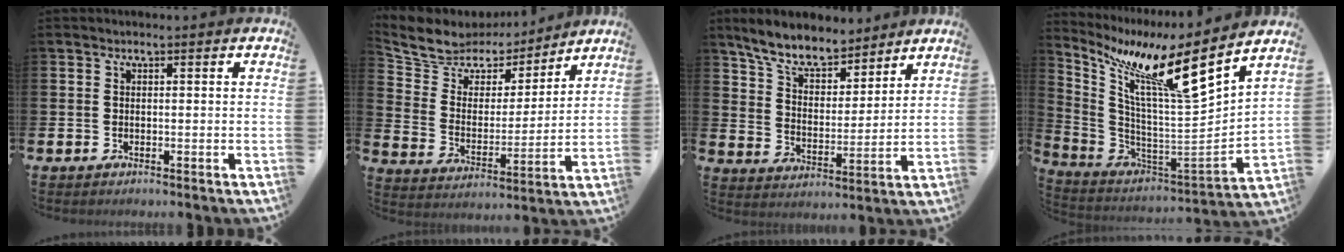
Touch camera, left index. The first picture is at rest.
{"total": 7.8, "force": [7.0, 3.4, 0.7], "torque": [-0.061, -0.052, 0.124]}
{"total": 8.3, "force": [7.4, 2.5, 2.6], "torque": [-0.082, -0.043, 0.132]}
{"total": 12.6, "force": [8.4, 1.3, 9.2], "torque": [-0.201, -0.055, 0.127]}